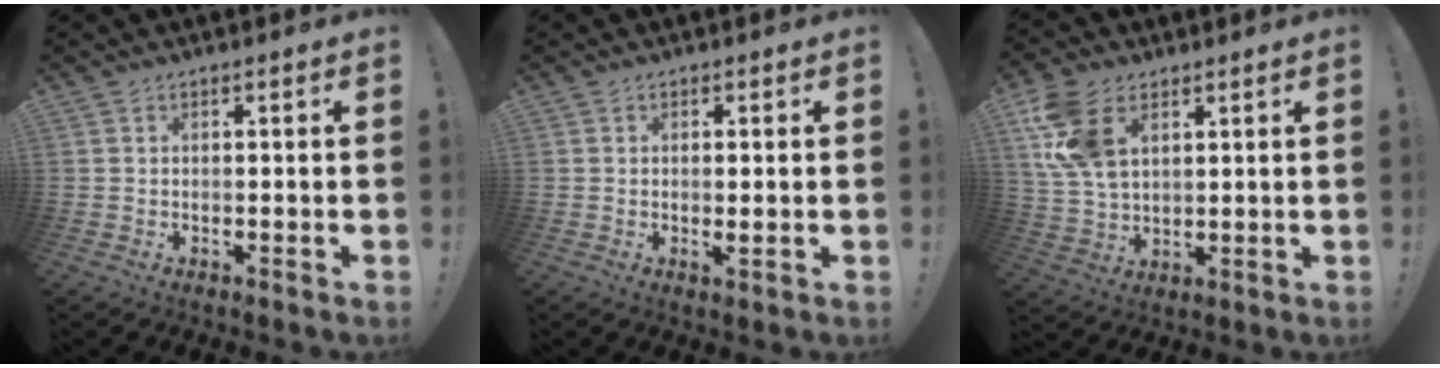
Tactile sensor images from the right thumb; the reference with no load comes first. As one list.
[{"total": 1.7, "force": [0.2, 0.3, 1.7], "torque": [-0.019, -0.006, 0.002]}, {"total": 13.4, "force": [5.7, 8.3, 8.9], "torque": [-0.179, -0.009, 0.112]}]